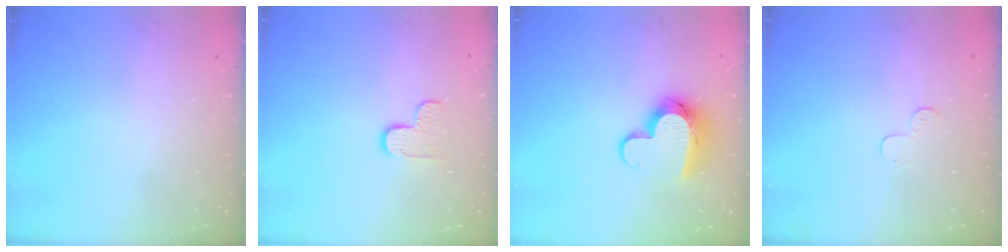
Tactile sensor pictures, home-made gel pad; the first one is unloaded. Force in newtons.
{"total": 6.6, "press": 6.5, "slide": 0.4}
{"total": 11.9, "press": 11.8, "slide": 1.1}
{"total": 3.5, "press": 3.5, "slide": 0.4}